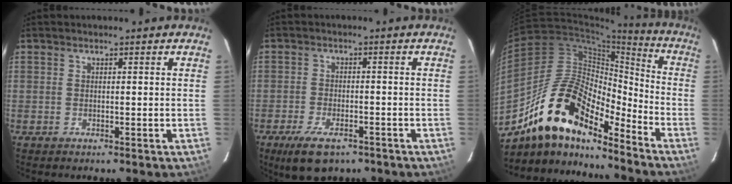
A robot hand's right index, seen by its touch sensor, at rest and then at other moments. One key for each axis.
{"total": 8.6, "fx": -5.8, "fy": 3.8, "fz": 5.2, "tx": -0.122, "ty": -0.017, "tz": -0.094}
{"total": 19.0, "fx": -14.2, "fy": 6.8, "fz": 10.6, "tx": -0.187, "ty": 0.005, "tz": -0.272}